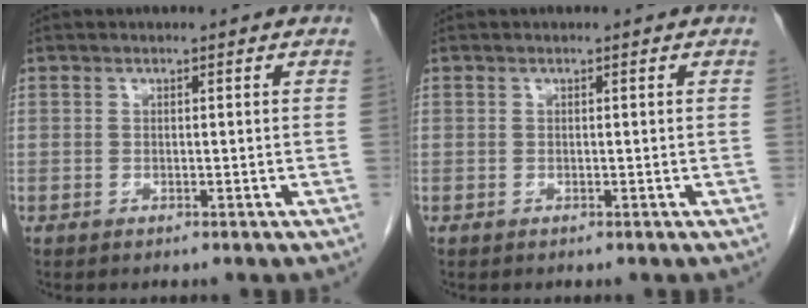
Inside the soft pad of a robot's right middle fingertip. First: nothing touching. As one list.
[{"total": 0.0}]